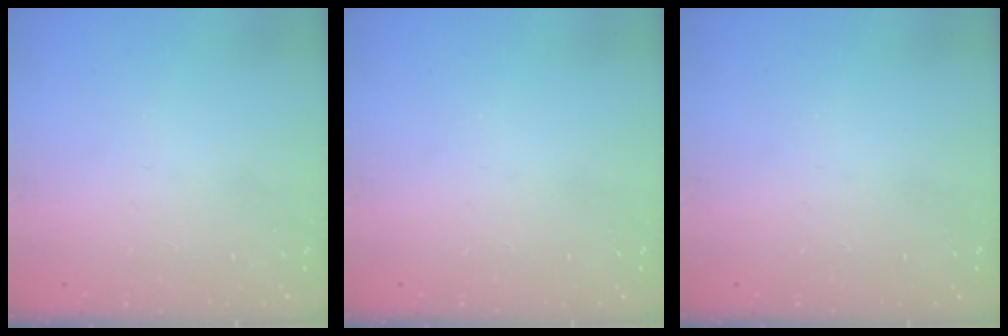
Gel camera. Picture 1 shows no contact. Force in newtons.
{"total": 0.0}
{"total": 0.0}